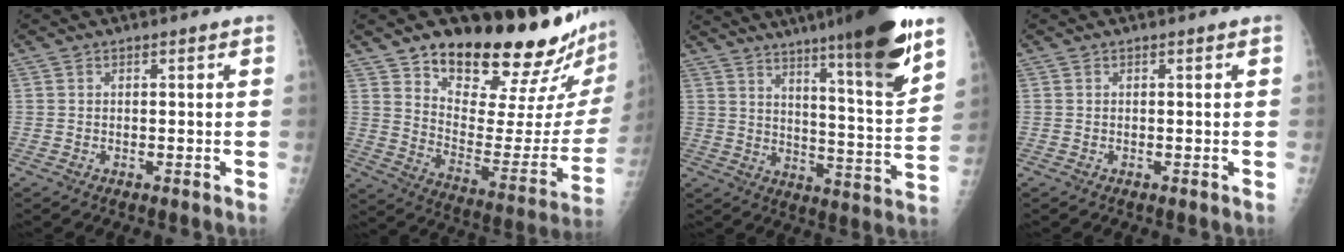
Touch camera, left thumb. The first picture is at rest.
{"total": 25.5, "force": [20.4, 7.1, 13.7], "torque": [-0.155, -0.141, 0.289]}
{"total": 21.3, "force": [14.0, 1.9, 15.9], "torque": [-0.215, -0.066, 0.210]}
{"total": 0.0}